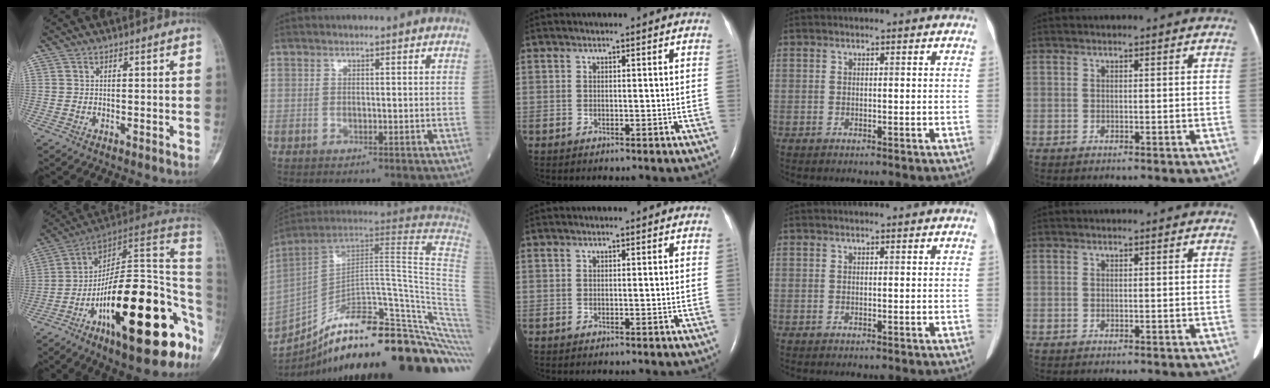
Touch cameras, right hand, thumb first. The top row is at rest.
{"thumb": {"total": 28.9, "force": [-9.8, 10.2, 25.2], "torque": [-0.312, 0.063, -0.149]}, "index": {"total": 34.8, "force": [-24.0, 4.5, 24.8], "torque": [-0.269, -0.012, -0.334]}}